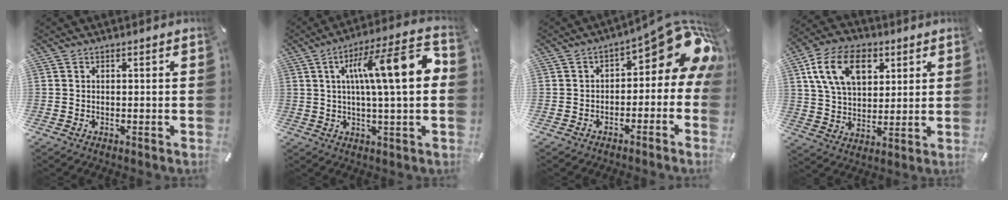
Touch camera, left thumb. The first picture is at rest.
{"total": 17.3, "force": [3.3, 3.4, 16.6], "torque": [-0.272, 0.001, 0.042]}
{"total": 12.1, "force": [4.1, 5.8, 9.9], "torque": [-0.111, -0.040, 0.060]}
{"total": 14.6, "force": [5.7, 9.9, 9.0], "torque": [-0.174, 0.003, 0.104]}